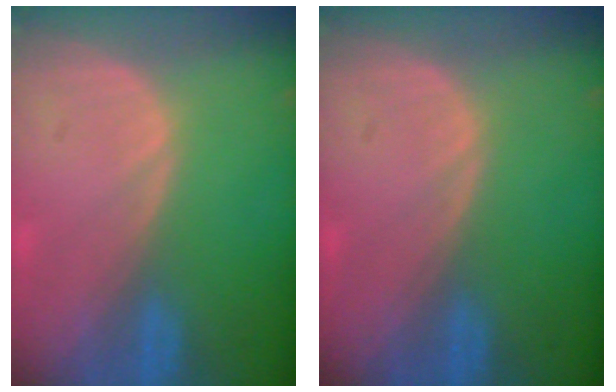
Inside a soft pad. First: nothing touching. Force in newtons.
{"total": 0.0}